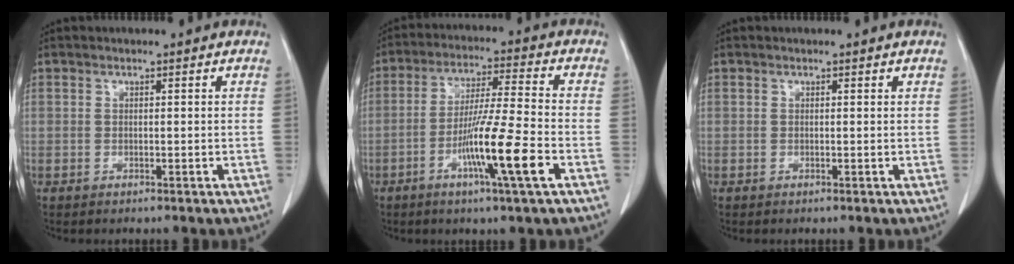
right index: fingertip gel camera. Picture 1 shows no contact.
{"total": 11.7, "force": [-4.5, -0.7, 10.8], "torque": [-0.199, -0.016, -0.084]}
{"total": 0.0}